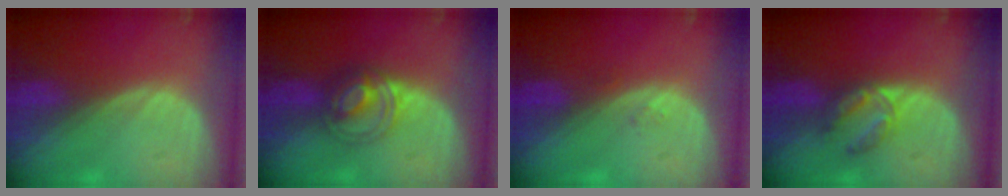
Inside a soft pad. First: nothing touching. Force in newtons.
{"total": 6.1, "press": 5.4, "slide": 2.8}
{"total": 0.7, "press": 0.7, "slide": 0.1}
{"total": 4.3, "press": 4.3, "slide": 0.4}